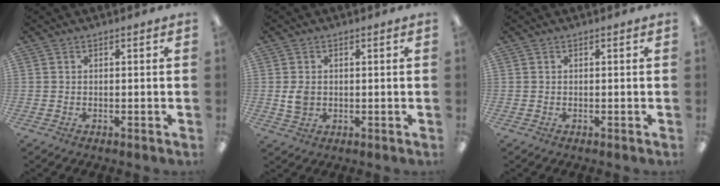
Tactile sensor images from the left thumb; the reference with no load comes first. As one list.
[{"total": 3.5, "force": [0.1, 2.8, 2.1], "torque": [-0.039, -0.001, -0.001]}, {"total": 0.0}]